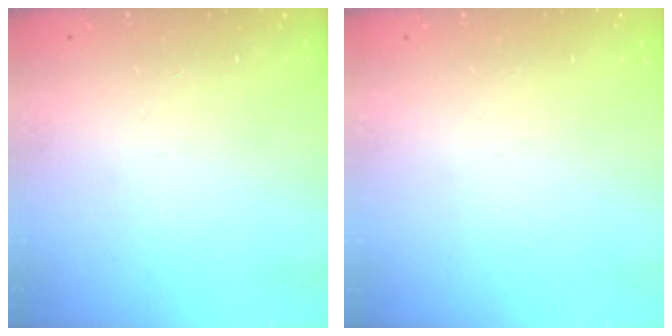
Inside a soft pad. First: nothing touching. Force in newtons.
{"total": 0.0}